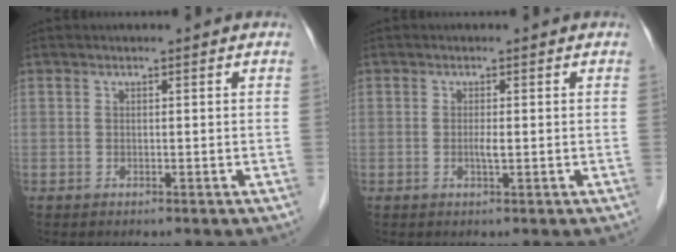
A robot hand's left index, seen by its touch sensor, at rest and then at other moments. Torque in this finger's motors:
{"motor_torque": [0.31, 0.24, -0.01, 0.00]}